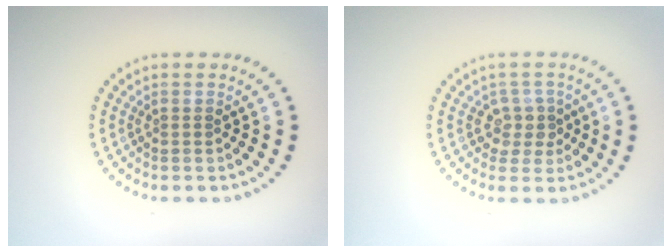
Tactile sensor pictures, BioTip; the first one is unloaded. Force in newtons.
{"total": 2.2, "press": 1.9, "slide": 1.1}